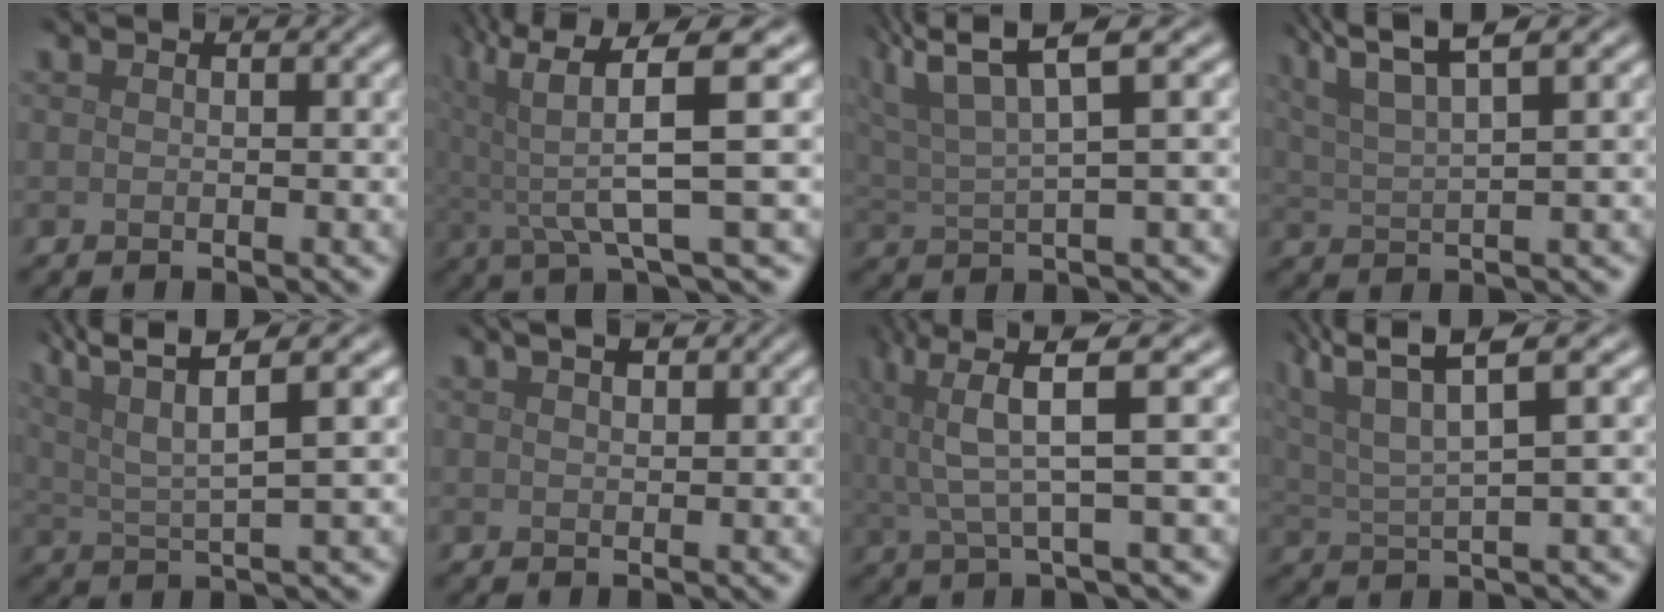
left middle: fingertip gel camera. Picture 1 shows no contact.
{"total": 7.6, "force": [2.4, 1.1, 7.1], "torque": [-0.120, 0.007, 0.036]}
{"total": 7.8, "force": [4.5, 1.9, 6.1], "torque": [-0.112, 0.019, 0.079]}
{"total": 6.7, "force": [4.2, 1.5, 5.0], "torque": [-0.077, 0.022, 0.062]}
{"total": 8.6, "force": [4.6, 2.0, 7.0], "torque": [-0.114, 0.023, 0.072]}
{"total": 2.1, "force": [1.5, 0.9, 1.2], "torque": [-0.013, 0.000, 0.021]}
{"total": 5.9, "force": [2.5, 1.1, 5.2], "torque": [-0.108, 0.014, 0.044]}
{"total": 8.6, "force": [4.5, 2.4, 6.8], "torque": [-0.122, 0.022, 0.077]}